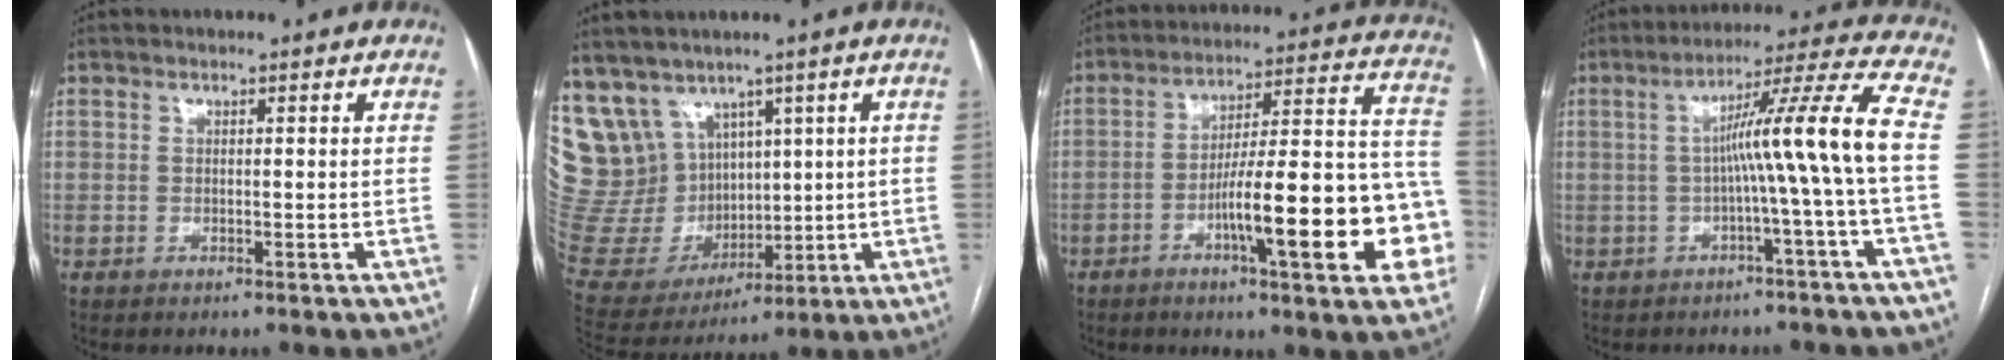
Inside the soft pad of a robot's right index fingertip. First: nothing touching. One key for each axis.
{"total": 17.3, "fx": 8.9, "fy": 13.9, "fz": 5.4, "tx": -0.149, "ty": 0.071, "tz": 0.212}
{"total": 20.5, "fx": -6.6, "fy": 2.8, "fz": 19.2, "tx": -0.214, "ty": 0.030, "tz": -0.086}
{"total": 10.8, "fx": -1.2, "fy": -2.5, "fz": 10.4, "tx": -0.155, "ty": 0.023, "tz": -0.013}